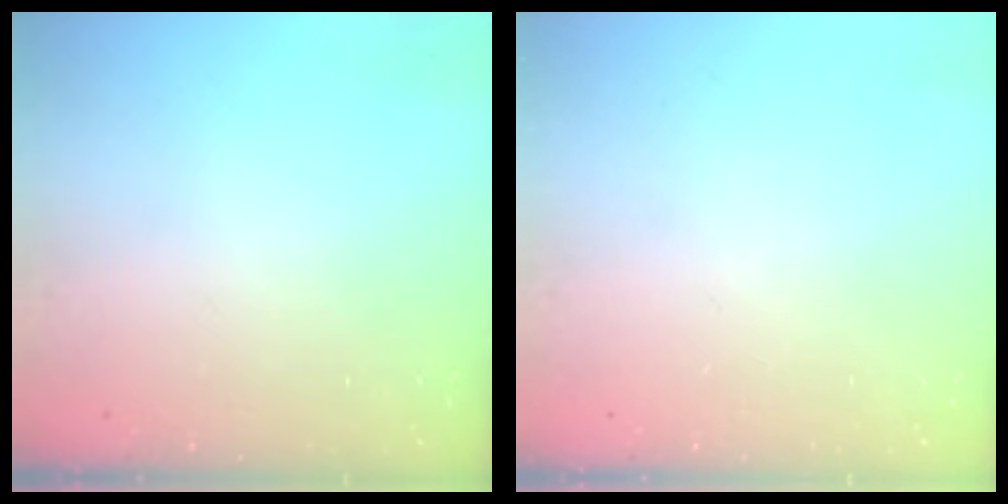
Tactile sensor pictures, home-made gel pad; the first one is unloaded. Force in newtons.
{"total": 0.0}